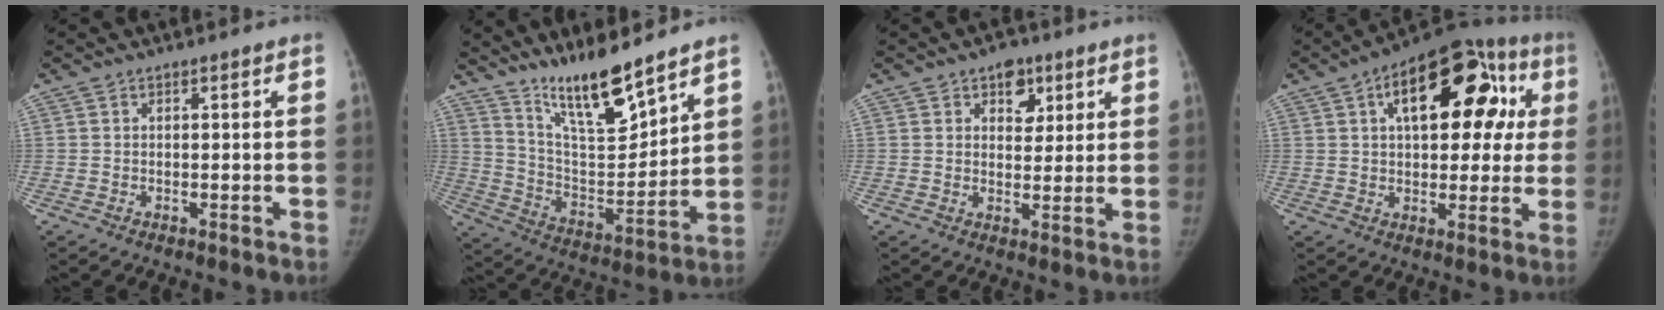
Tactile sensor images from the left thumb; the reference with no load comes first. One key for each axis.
{"total": 14.4, "fx": 11.6, "fy": 2.6, "fz": 8.2, "tx": -0.114, "ty": -0.080, "tz": 0.218}
{"total": 5.7, "fx": 3.0, "fy": 3.9, "fz": 2.8, "tx": -0.003, "ty": -0.011, "tz": 0.041}
{"total": 21.3, "fx": 6.6, "fy": 11.4, "fz": 16.8, "tx": -0.182, "ty": 0.038, "tz": 0.085}